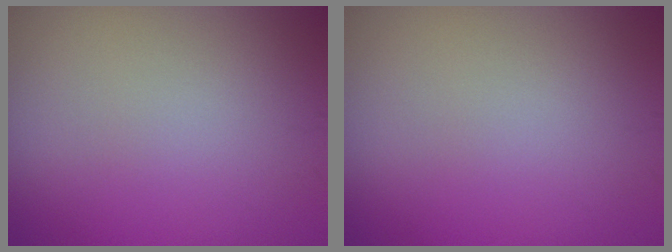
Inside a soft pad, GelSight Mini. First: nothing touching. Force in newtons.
{"total": 0.0}